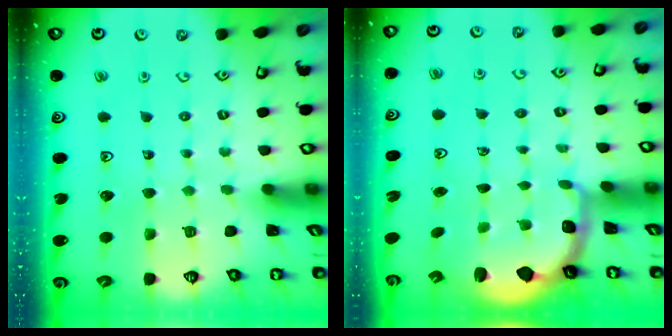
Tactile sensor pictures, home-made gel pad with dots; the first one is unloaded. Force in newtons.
{"total": 2.1, "press": 1.4, "slide": 1.6}